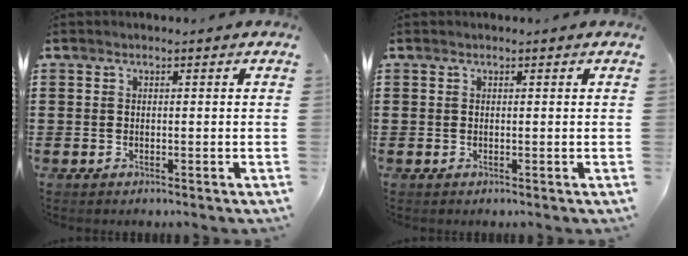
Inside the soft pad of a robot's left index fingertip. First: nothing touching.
{"total": 0.0}